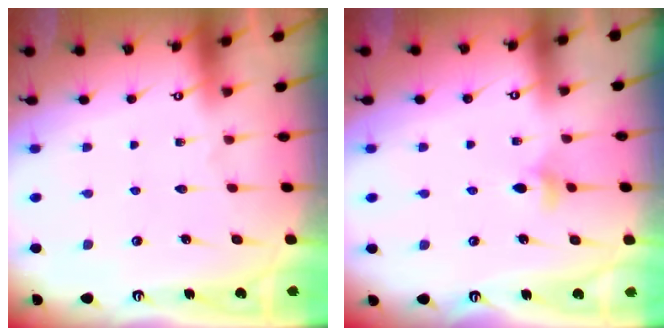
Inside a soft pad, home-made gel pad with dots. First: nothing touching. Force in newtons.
{"total": 4.2, "press": 4.1, "slide": 0.9}